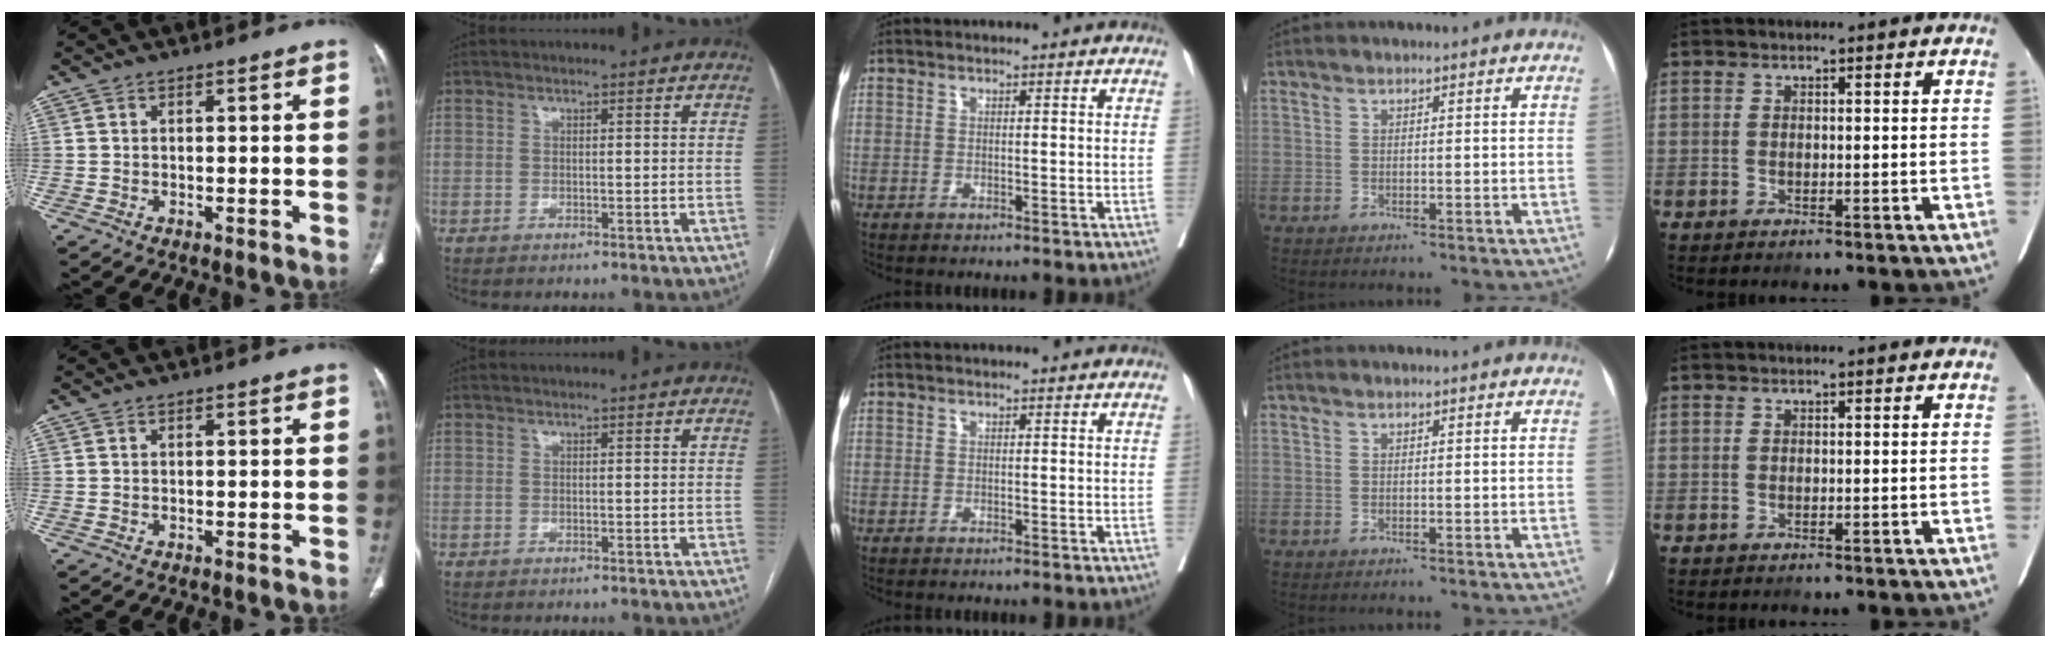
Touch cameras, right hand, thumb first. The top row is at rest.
{}